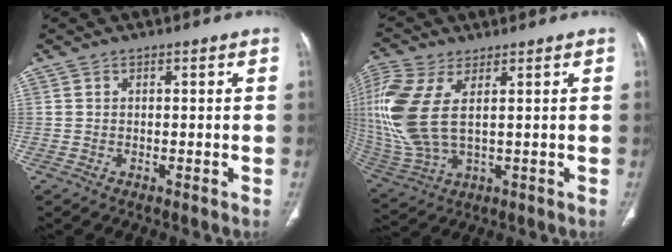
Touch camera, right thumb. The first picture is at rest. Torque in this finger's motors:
{"motor_torque": [-0.52, 1.61, 1.12, 0.82, 0.56]}